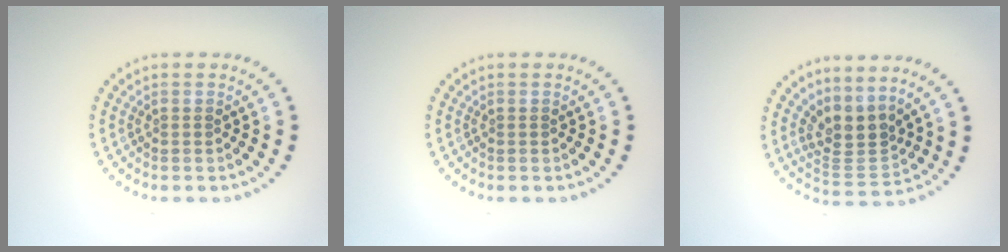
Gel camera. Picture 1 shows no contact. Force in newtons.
{"total": 0.0}
{"total": 3.3, "press": 2.4, "slide": 2.2}